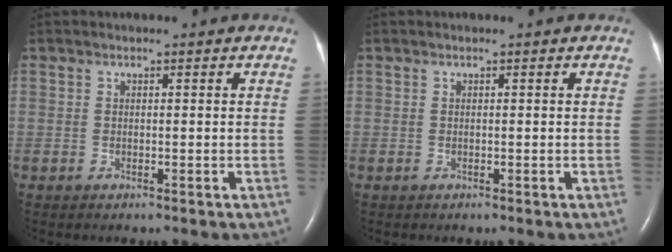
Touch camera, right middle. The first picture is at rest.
{"total": 0.0}